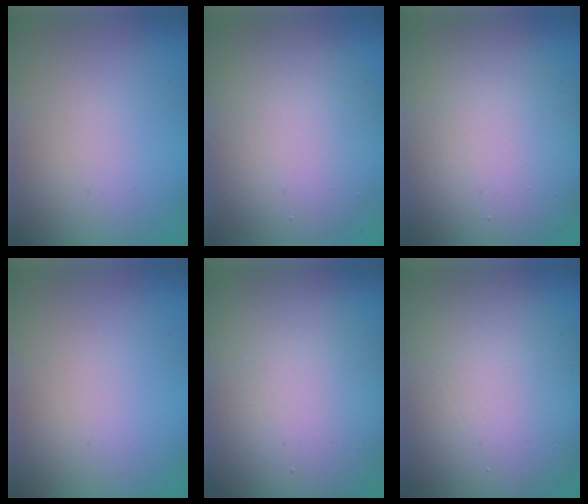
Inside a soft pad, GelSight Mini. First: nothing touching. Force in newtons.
{"total": 7.8, "press": 7.8, "slide": 0.3}
{"total": 12.9, "press": 12.8, "slide": 1.4}
{"total": 0.0}
{"total": 17.2, "press": 17.2, "slide": 1.1}
{"total": 13.3, "press": 13.3, "slide": 1.0}